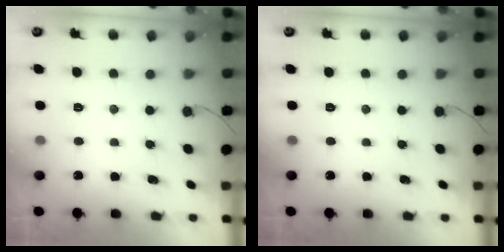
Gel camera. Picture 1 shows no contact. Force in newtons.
{"total": 0.0}